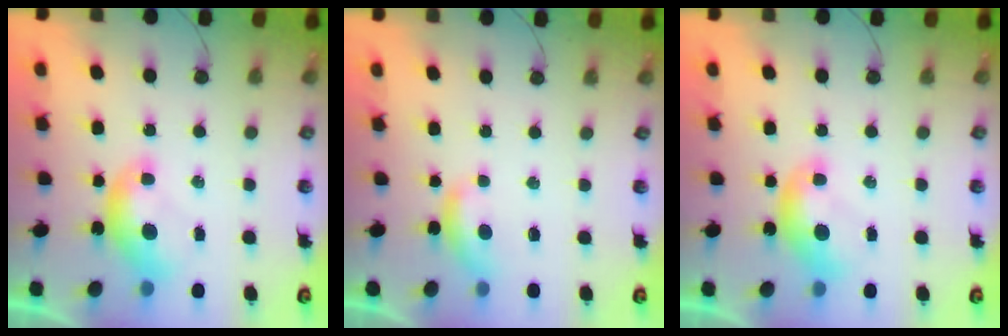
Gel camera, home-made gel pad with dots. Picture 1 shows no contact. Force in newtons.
{"total": 1.5, "press": 1.4, "slide": 0.4}
{"total": 0.0}